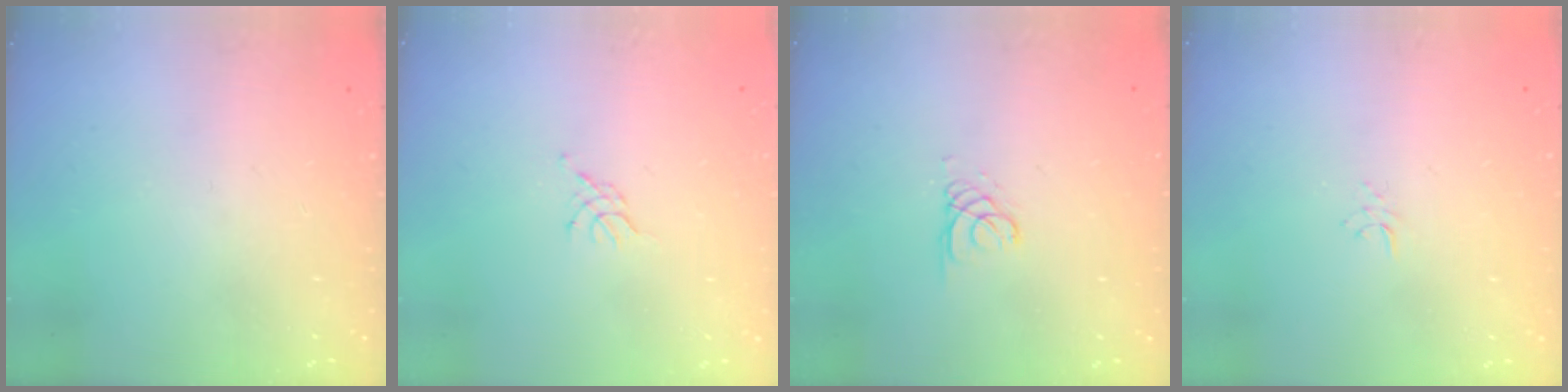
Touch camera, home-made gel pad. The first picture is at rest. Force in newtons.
{"total": 2.3, "press": 2.2, "slide": 0.5}
{"total": 1.1, "press": 1.1, "slide": 0.1}
{"total": 2.9, "press": 2.9, "slide": 0.3}